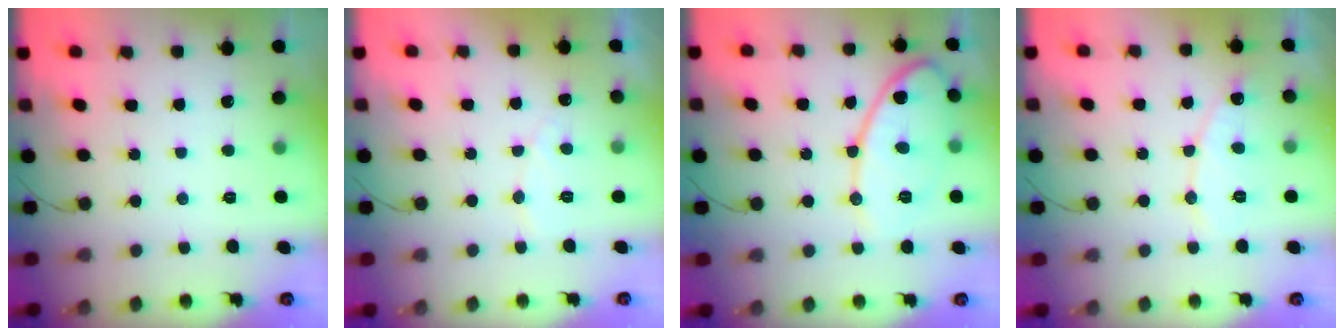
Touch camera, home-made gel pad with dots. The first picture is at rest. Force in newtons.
{"total": 5.4, "press": 5.4, "slide": 0.4}
{"total": 13.7, "press": 13.6, "slide": 1.1}
{"total": 7.6, "press": 7.6, "slide": 0.6}